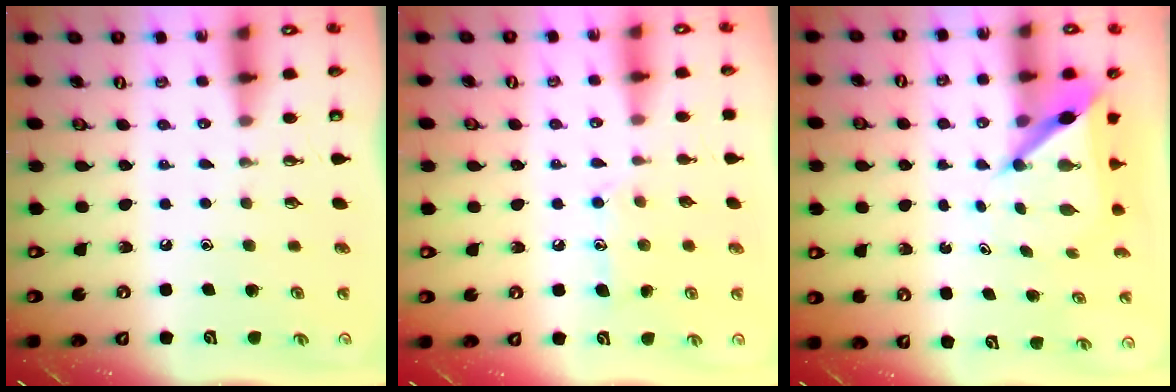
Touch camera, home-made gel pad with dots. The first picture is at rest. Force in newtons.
{"total": 8.7, "press": 8.7, "slide": 0.1}
{"total": 5.6, "press": 5.6, "slide": 0.4}